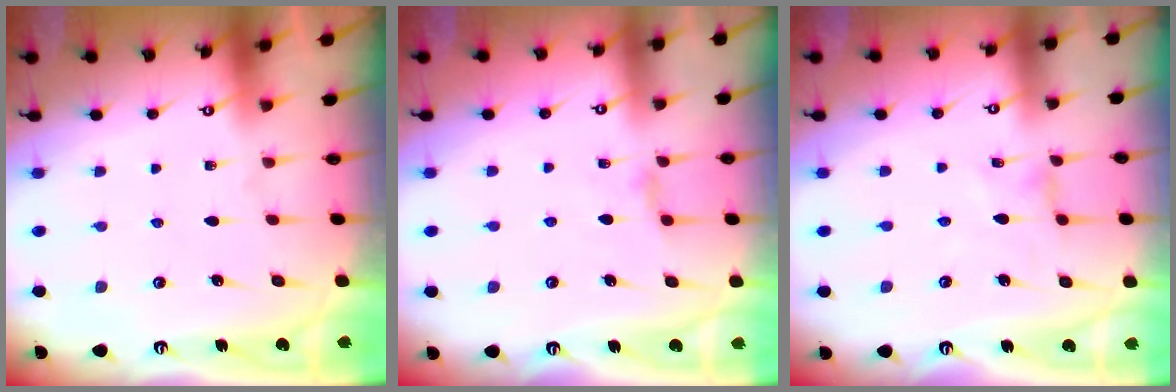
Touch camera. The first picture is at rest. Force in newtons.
{"total": 2.4, "press": 2.3, "slide": 0.4}
{"total": 0.0}